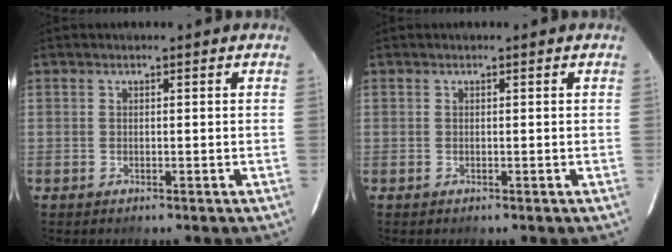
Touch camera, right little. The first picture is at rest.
{"total": 0.0}